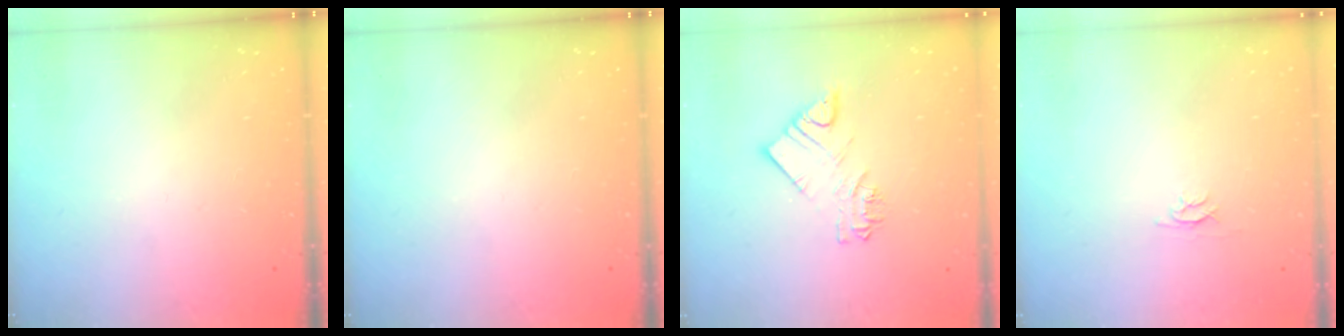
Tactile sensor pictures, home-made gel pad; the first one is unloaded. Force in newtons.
{"total": 0.0}
{"total": 6.1, "press": 6.1, "slide": 0.3}
{"total": 2.4, "press": 2.4, "slide": 0.3}